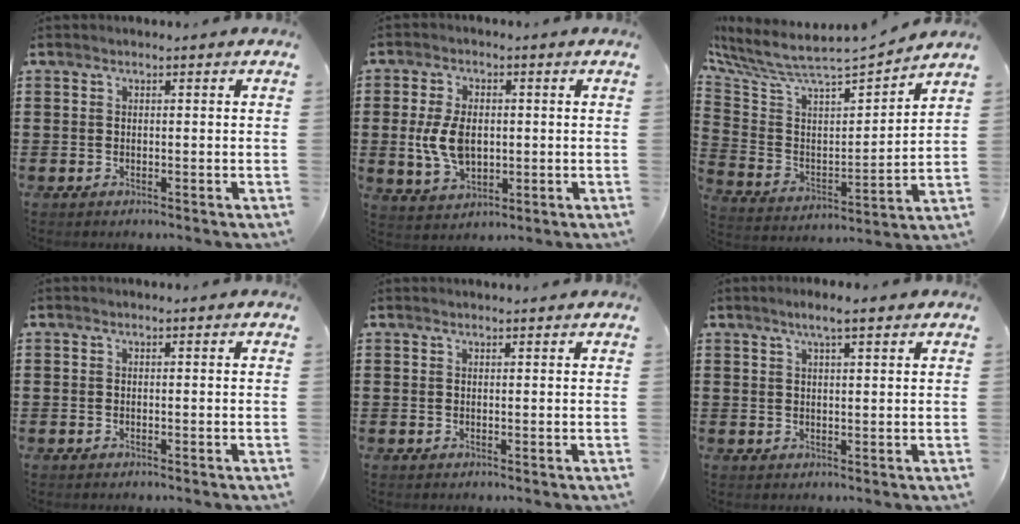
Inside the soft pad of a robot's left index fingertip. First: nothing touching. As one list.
[{"total": 7.3, "force": [0.2, 4.5, 5.7], "torque": [-0.145, 0.001, -0.005]}, {"total": 5.8, "force": [5.3, 0.7, 2.2], "torque": [-0.073, -0.059, 0.082]}, {"total": 0.0}, {"total": 0.8, "force": [0.8, -0.1, 0.1], "torque": [-0.003, -0.002, 0.015]}, {"total": 3.5, "force": [2.5, 0.3, 2.5], "torque": [-0.053, 0.004, 0.043]}]